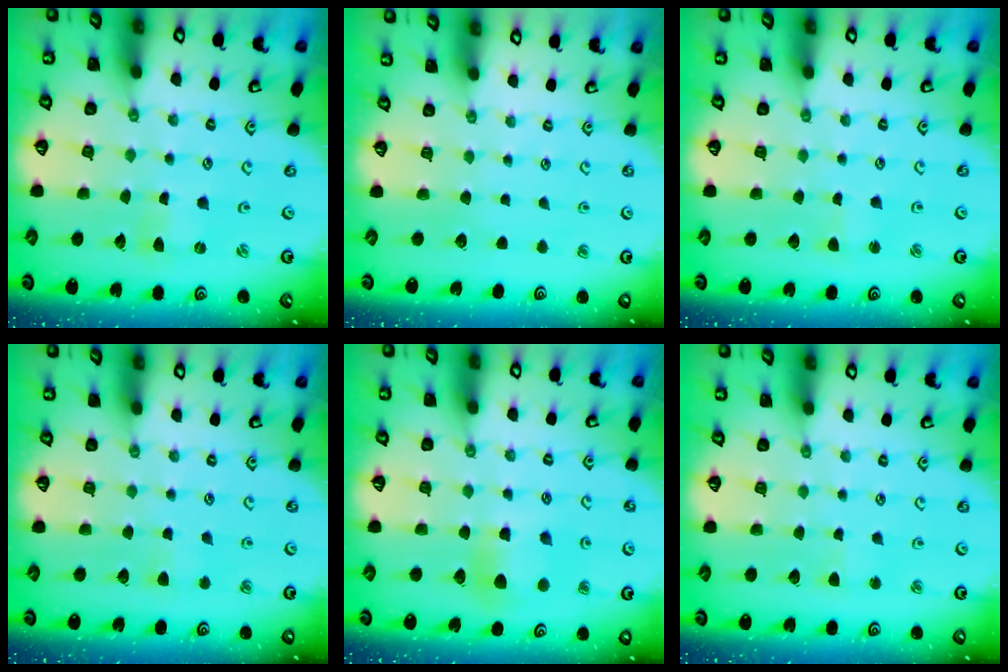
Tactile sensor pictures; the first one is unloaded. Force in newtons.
{"total": 0.0}
{"total": 1.5, "press": 1.5, "slide": 0.1}
{"total": 2.7, "press": 2.7, "slide": 0.4}
{"total": 6.1, "press": 6.1, "slide": 0.2}
{"total": 1.8, "press": 1.7, "slide": 0.3}